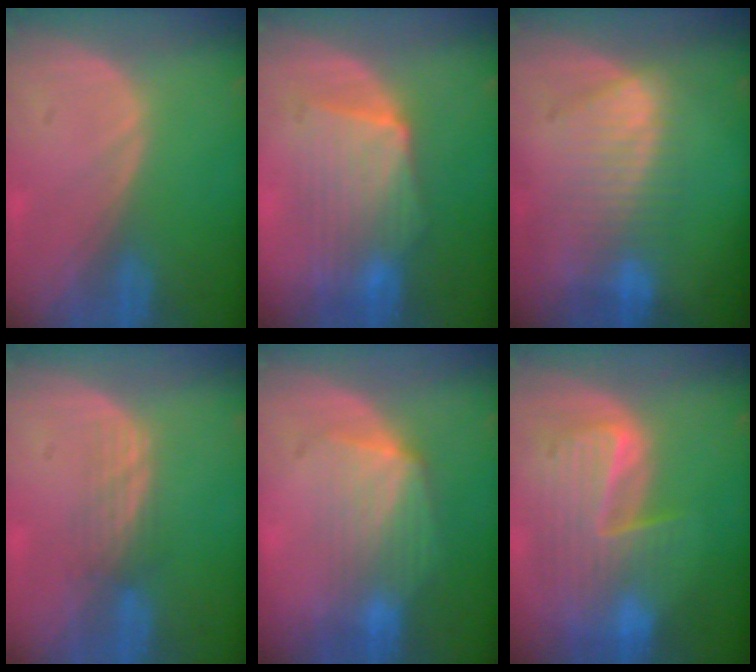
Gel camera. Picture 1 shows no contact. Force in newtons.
{"total": 7.9, "press": 7.9, "slide": 0.9}
{"total": 7.4, "press": 7.3, "slide": 1.3}
{"total": 2.9, "press": 2.6, "slide": 1.3}
{"total": 7.3, "press": 6.9, "slide": 2.6}
{"total": 9.8, "press": 8.5, "slide": 4.9}